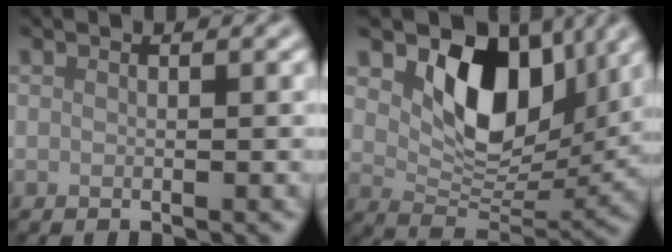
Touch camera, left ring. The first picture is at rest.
{"total": 8.9, "force": [3.3, 5.7, 6.0], "torque": [-0.092, -0.020, 0.062]}